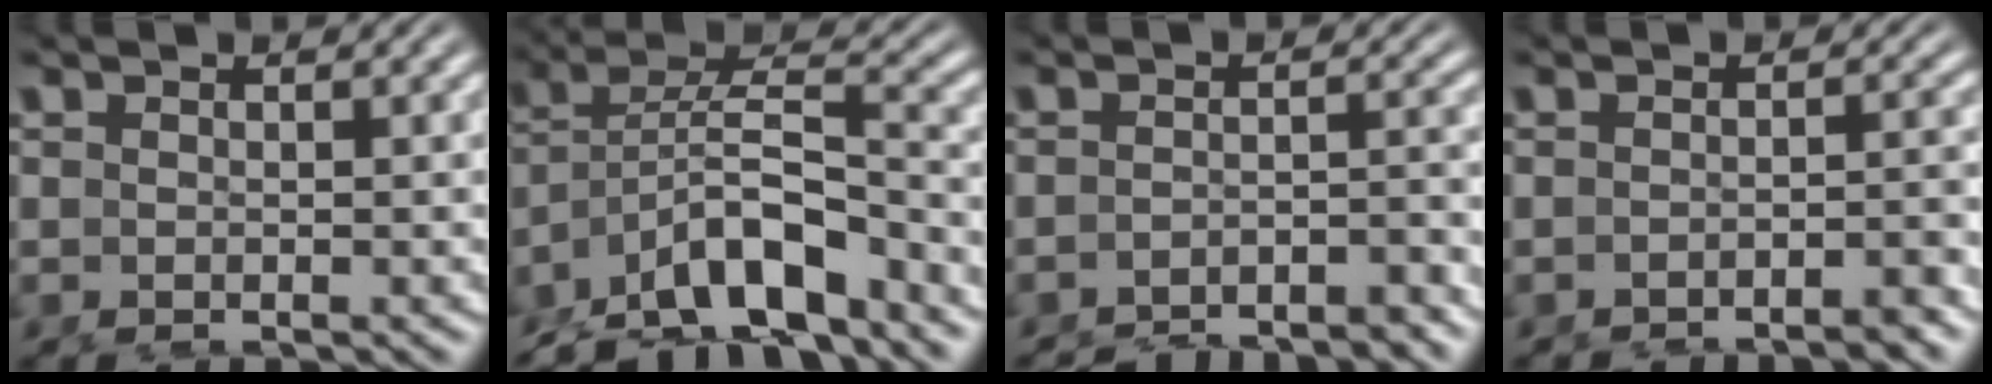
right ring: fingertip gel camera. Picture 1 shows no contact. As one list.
[{"total": 8.1, "force": [-3.0, 5.5, 5.1], "torque": [-0.096, -0.014, -0.047]}, {"total": 5.1, "force": [-5.0, 0.4, 1.1], "torque": [-0.002, -0.002, -0.081]}, {"total": 2.5, "force": [-2.4, -0.3, 0.5], "torque": [-0.001, 0.006, -0.044]}]